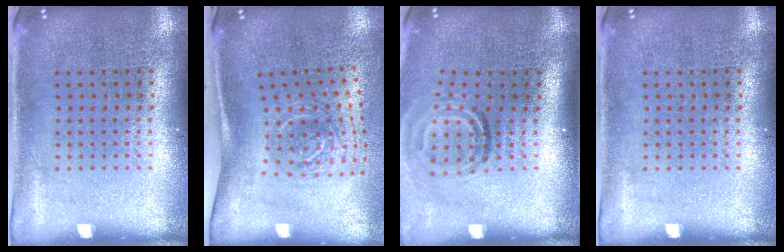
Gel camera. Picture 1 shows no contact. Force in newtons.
{"total": 2.0, "press": 1.3, "slide": 1.5}
{"total": 1.9, "press": 1.2, "slide": 1.5}
{"total": 0.0}